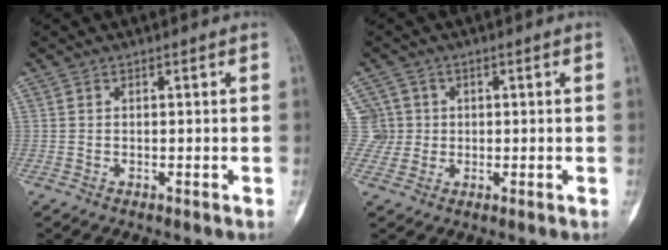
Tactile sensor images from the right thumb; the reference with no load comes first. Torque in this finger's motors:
{"motor_torque": [0.37, 0.37, 0.18, 0.04, 0.01]}